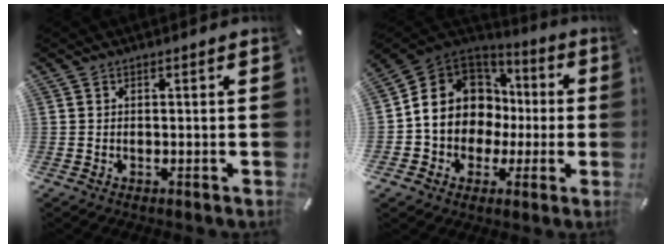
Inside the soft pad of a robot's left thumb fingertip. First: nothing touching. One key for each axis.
{"total": 14.2, "fx": -0.5, "fy": 12.9, "fz": 5.8, "tx": -0.115, "ty": 0.002, "tz": 0.000}